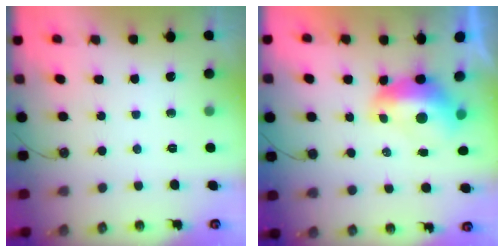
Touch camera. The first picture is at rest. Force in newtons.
{"total": 2.4, "press": 2.3, "slide": 0.8}